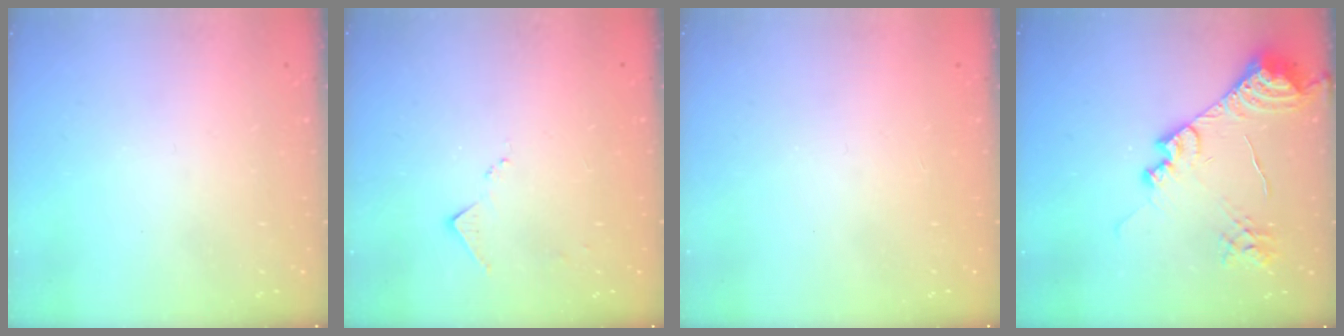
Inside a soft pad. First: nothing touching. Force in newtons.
{"total": 6.7, "press": 6.7, "slide": 0.8}
{"total": 1.1, "press": 1.1, "slide": 0.1}
{"total": 18.4, "press": 18.2, "slide": 2.1}